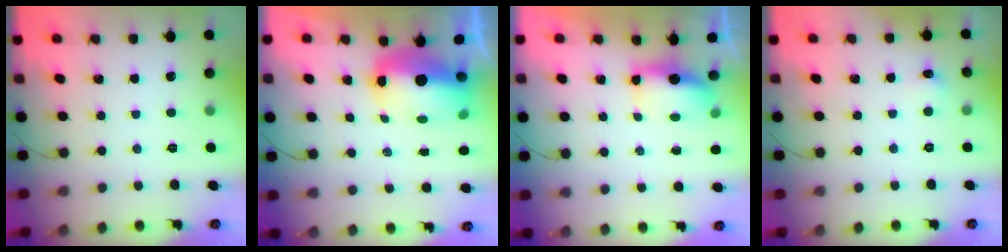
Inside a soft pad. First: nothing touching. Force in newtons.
{"total": 10.7, "press": 10.5, "slide": 2.0}
{"total": 6.5, "press": 6.4, "slide": 0.4}
{"total": 4.4, "press": 4.2, "slide": 1.3}